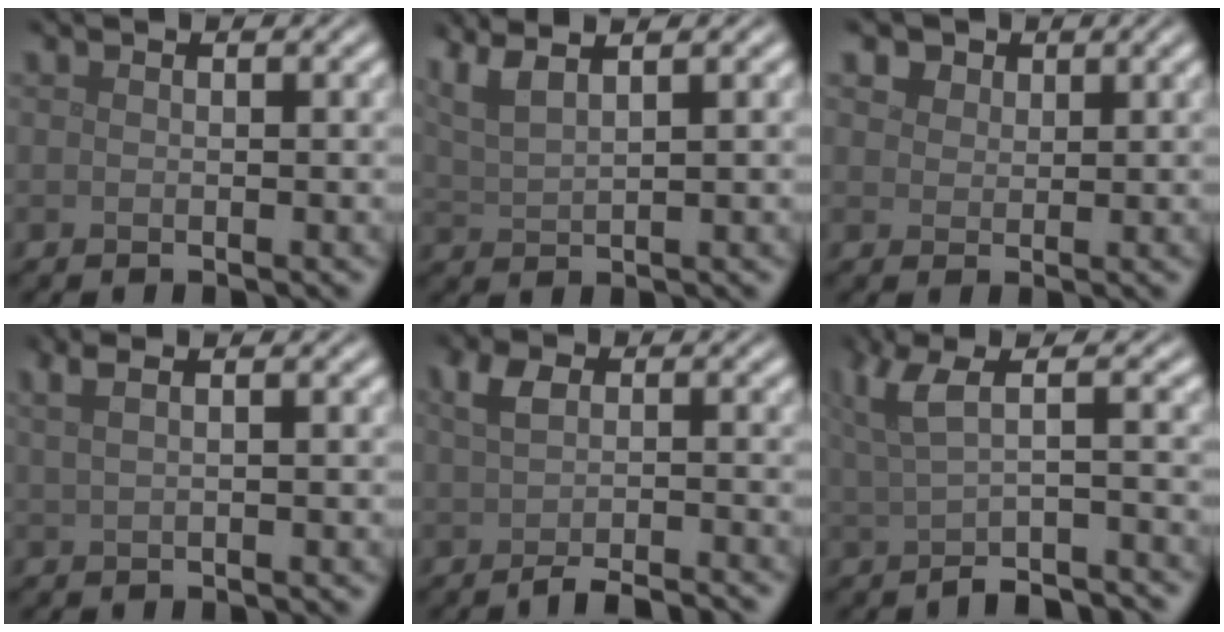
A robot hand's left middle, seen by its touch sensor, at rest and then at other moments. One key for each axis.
{"total": 3.7, "fx": 2.6, "fy": 1.0, "fz": 2.5, "tx": -0.052, "ty": 0.017, "tz": 0.051}
{"total": 3.9, "fx": 2.5, "fy": 2.5, "fz": 1.6, "tx": -0.048, "ty": 0.004, "tz": 0.038}
{"total": 2.9, "fx": 1.7, "fy": 1.1, "fz": 2.0, "tx": -0.032, "ty": 0.008, "tz": 0.013}
{"total": 3.1, "fx": -1.2, "fy": 1.0, "fz": 2.7, "tx": -0.045, "ty": -0.002, "tz": -0.022}
{"total": 5.1, "fx": -0.6, "fy": 1.8, "fz": 4.7, "tx": -0.071, "ty": -0.007, "tz": -0.015}